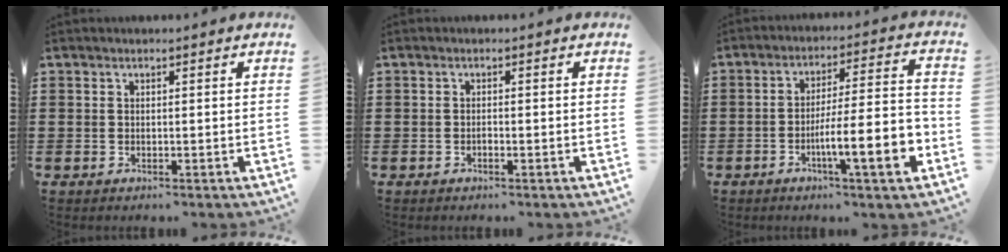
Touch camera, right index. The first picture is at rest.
{"total": 0.7, "force": [-0.4, 0.1, 0.5], "torque": [-0.011, -0.004, -0.007]}
{"total": 10.6, "force": [-4.1, 1.4, 9.7], "torque": [-0.144, -0.008, -0.074]}